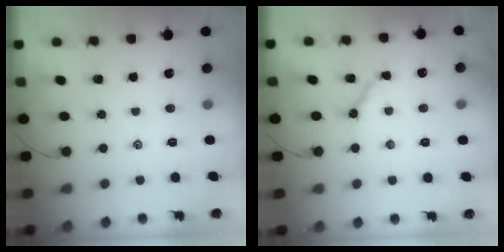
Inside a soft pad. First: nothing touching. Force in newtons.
{"total": 6.8, "press": 6.8, "slide": 0.6}